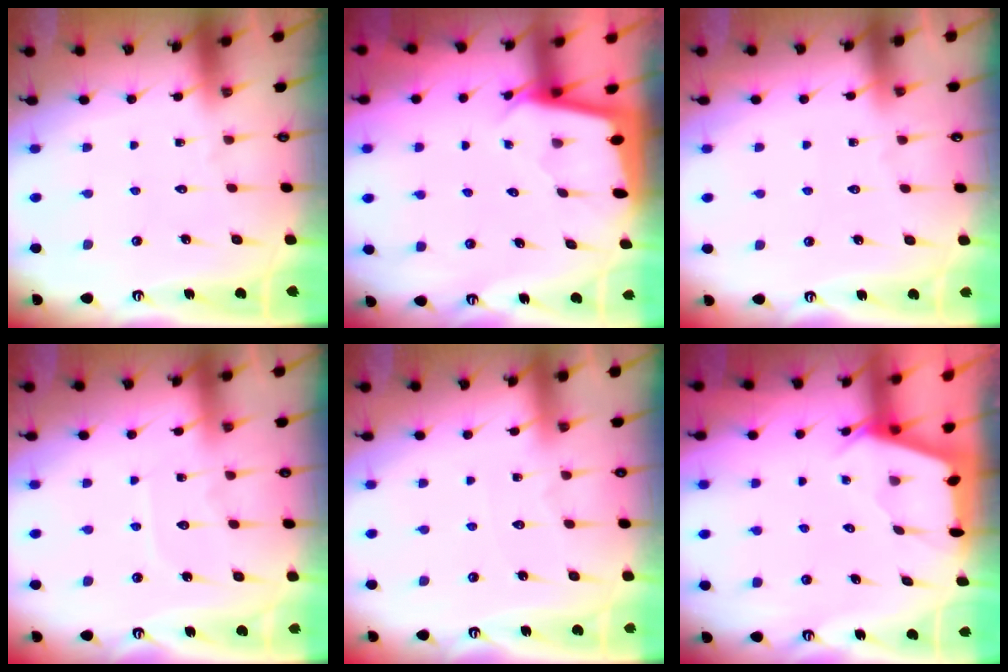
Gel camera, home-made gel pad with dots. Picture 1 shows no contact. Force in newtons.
{"total": 1.8, "press": 1.8, "slide": 0.1}
{"total": 2.6, "press": 2.5, "slide": 0.5}
{"total": 6.6, "press": 6.6, "slide": 0.6}
{"total": 2.8, "press": 2.8, "slide": 0.5}
{"total": 2.4, "press": 2.4, "slide": 0.3}